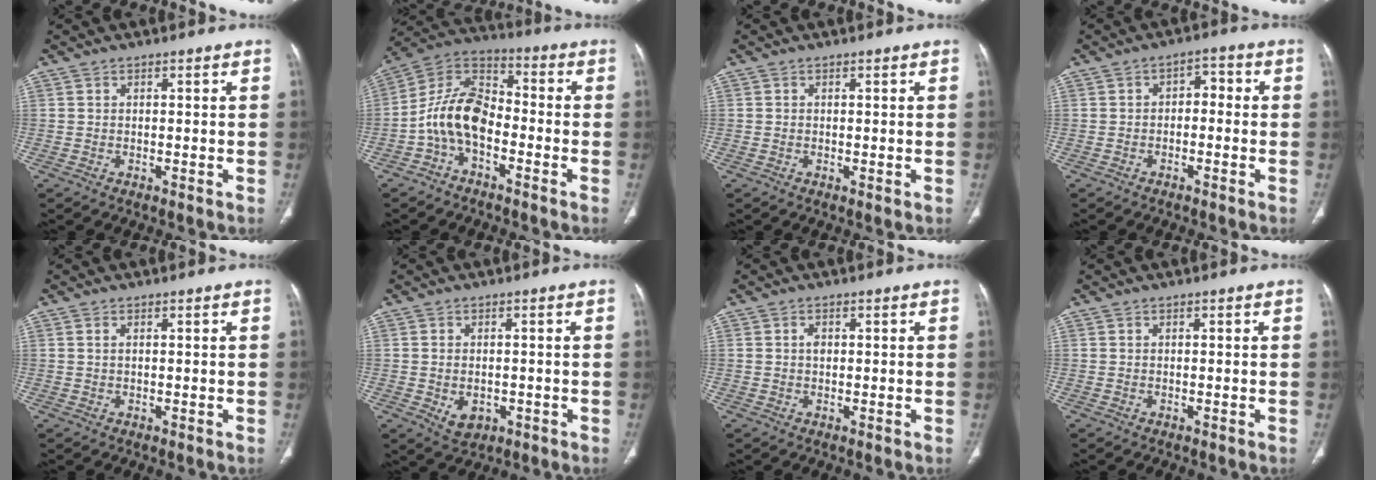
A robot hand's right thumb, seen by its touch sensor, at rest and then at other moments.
{"total": 11.6, "force": [-3.4, 7.0, 8.6], "torque": [-0.153, 0.054, -0.079]}
{"total": 0.0}
{"total": 4.0, "force": [-0.6, 2.6, 2.9], "torque": [-0.028, 0.025, -0.019]}
{"total": 0.8, "force": [0.3, 0.3, 0.6], "torque": [-0.015, 0.005, 0.008]}
{"total": 4.4, "force": [-1.1, 3.1, 2.9], "torque": [-0.040, 0.001, -0.004]}
{"total": 1.4, "force": [0.3, 0.9, 1.0], "torque": [-0.013, 0.002, 0.005]}
{"total": 0.0}